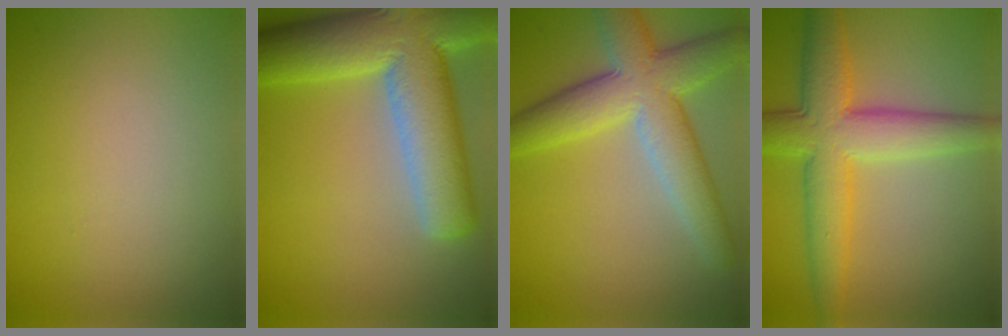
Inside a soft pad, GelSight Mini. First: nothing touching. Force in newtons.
{"total": 12.6, "press": 12.6, "slide": 1.1}
{"total": 7.9, "press": 7.9, "slide": 0.3}
{"total": 7.5, "press": 7.5, "slide": 0.1}